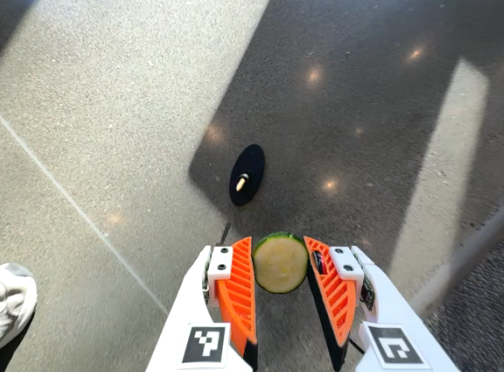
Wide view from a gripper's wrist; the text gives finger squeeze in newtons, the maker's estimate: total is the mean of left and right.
{"total": 7.9, "left": 7.8, "right": 8.1}